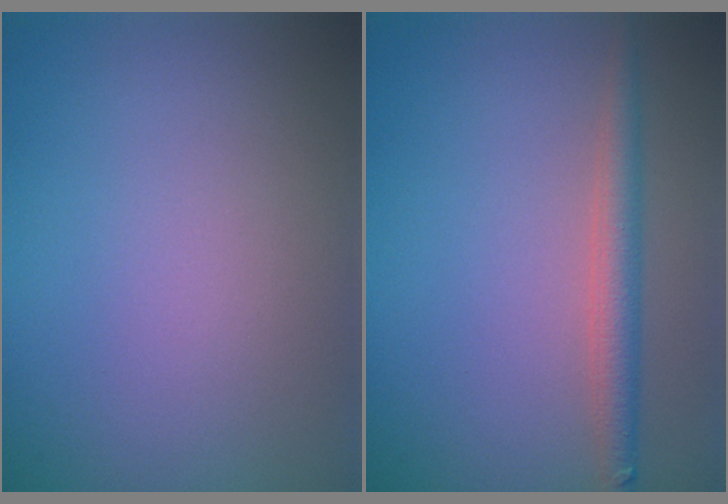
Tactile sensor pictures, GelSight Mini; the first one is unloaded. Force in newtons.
{"total": 2.6, "press": 2.6, "slide": 0.1}